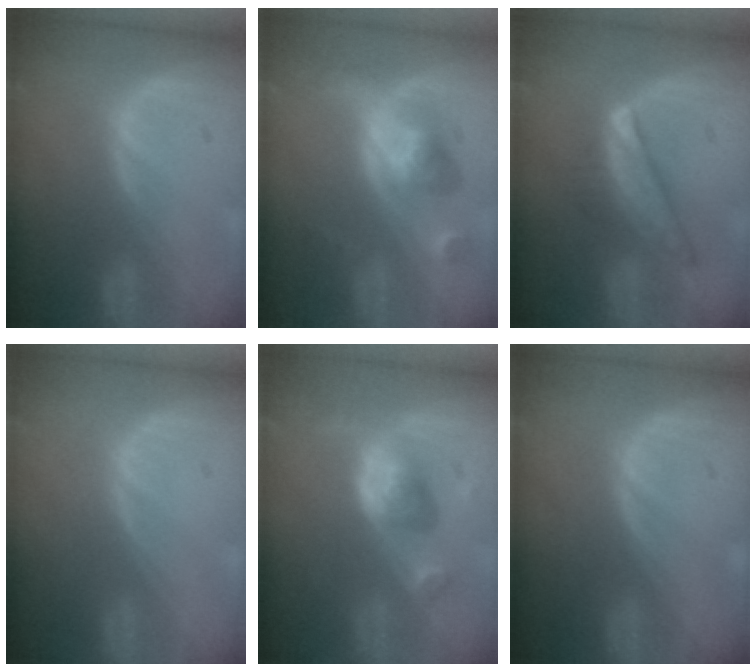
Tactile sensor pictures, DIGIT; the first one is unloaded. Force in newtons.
{"total": 6.2, "press": 5.8, "slide": 2.3}
{"total": 7.4, "press": 6.5, "slide": 3.6}
{"total": 0.0}
{"total": 5.7, "press": 5.4, "slide": 1.8}
{"total": 0.0}